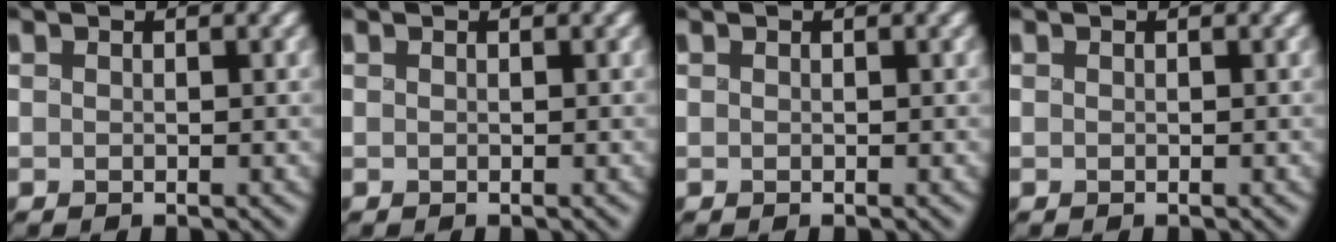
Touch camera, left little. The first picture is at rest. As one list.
[{"total": 0.0}, {"total": 0.0}, {"total": 0.0}]